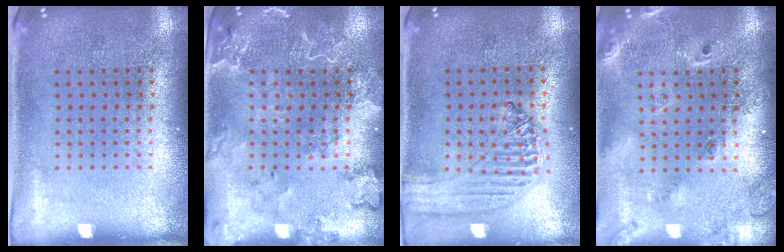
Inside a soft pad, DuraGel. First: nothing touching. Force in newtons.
{"total": 2.4, "press": 2.3, "slide": 0.6}
{"total": 1.3, "press": 1.3, "slide": 0.2}
{"total": 2.3, "press": 1.8, "slide": 1.3}